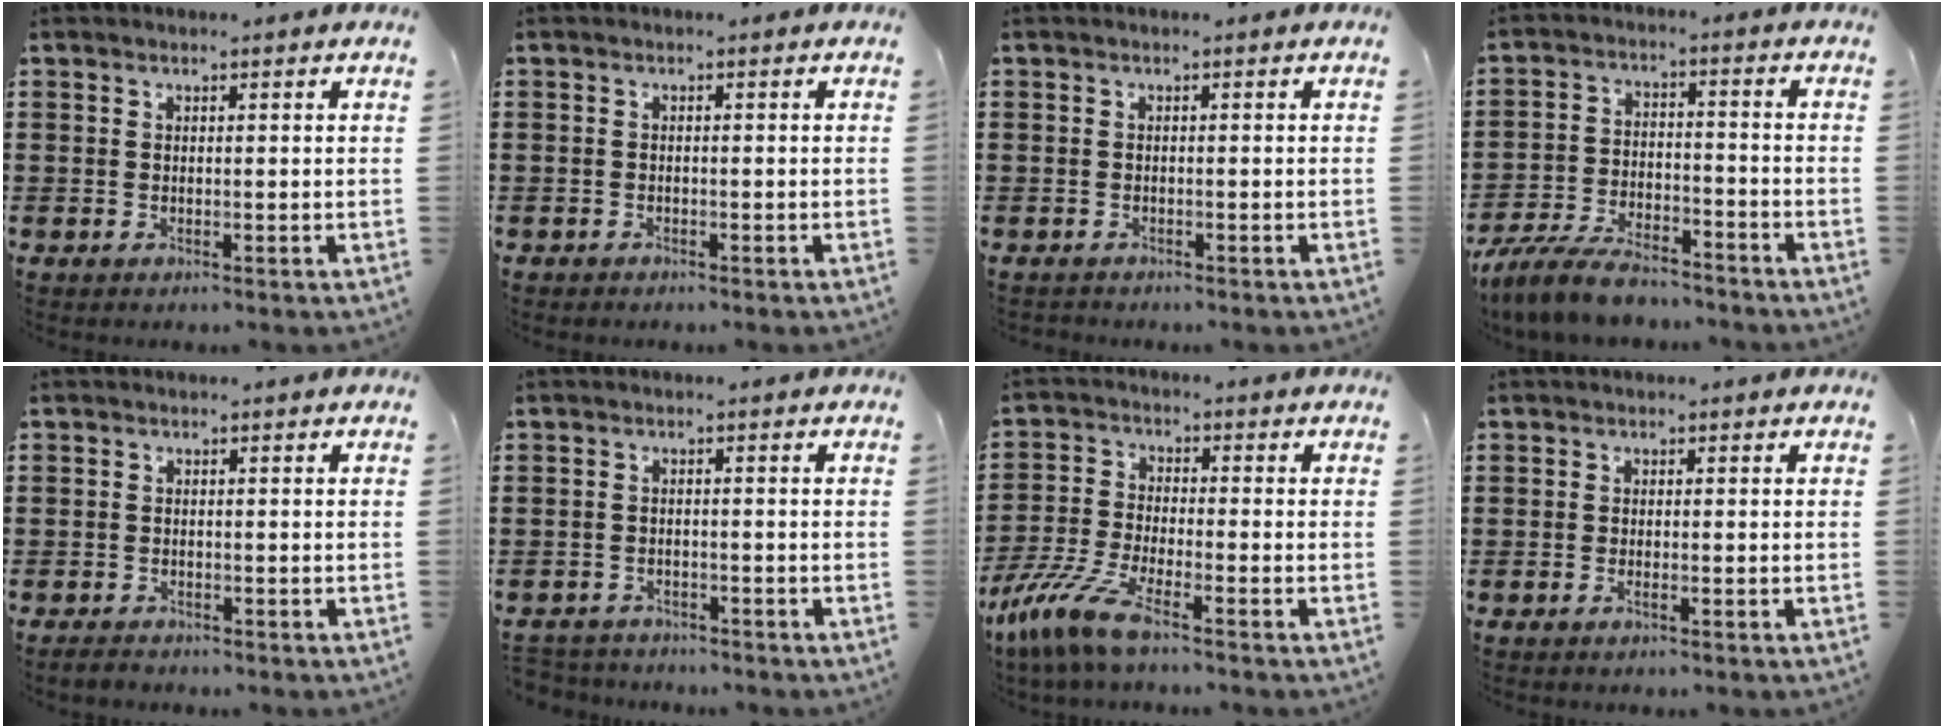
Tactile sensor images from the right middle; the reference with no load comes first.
{"total": 0.7, "force": [-0.6, 0.2, 0.0], "torque": [-0.002, -0.002, -0.013]}
{"total": 0.7, "force": [-0.6, 0.3, -0.1], "torque": [0.001, 0.003, -0.014]}
{"total": 7.9, "force": [-7.1, 1.7, 3.1], "torque": [-0.066, 0.010, -0.136]}
{"total": 1.2, "force": [-1.0, 0.7, 0.0], "torque": [-0.002, 0.004, -0.023]}
{"total": 2.2, "force": [-2.1, 0.6, -0.3], "torque": [-0.001, 0.001, -0.049]}
{"total": 8.2, "force": [-6.3, 0.8, 5.1], "torque": [-0.133, -0.019, -0.127]}
{"total": 0.8, "force": [-0.4, 0.1, 0.7], "torque": [-0.013, -0.003, -0.007]}